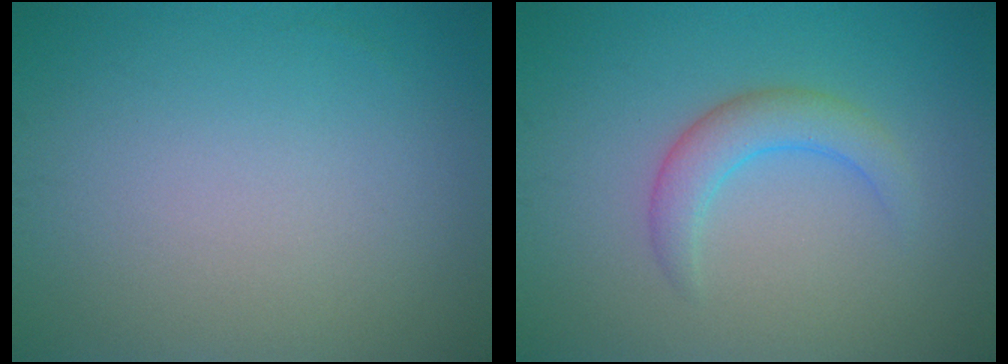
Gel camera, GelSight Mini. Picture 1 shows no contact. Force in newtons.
{"total": 2.8, "press": 2.8, "slide": 0.3}